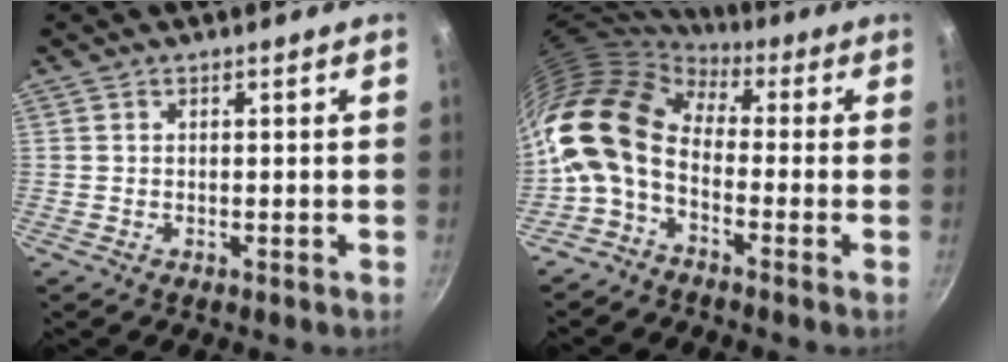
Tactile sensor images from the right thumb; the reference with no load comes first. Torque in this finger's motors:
{"motor_torque": [1.32, 2.15, 1.39, -1.38, 0.61]}